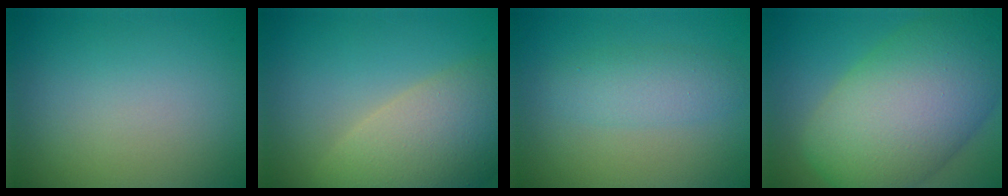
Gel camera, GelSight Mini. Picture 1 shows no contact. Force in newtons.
{"total": 8.6, "press": 8.5, "slide": 0.8}
{"total": 2.8, "press": 2.8, "slide": 0.1}
{"total": 13.5, "press": 13.5, "slide": 0.7}